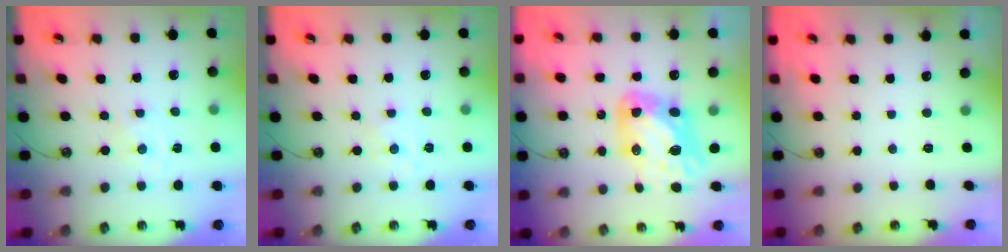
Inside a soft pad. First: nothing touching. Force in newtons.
{"total": 1.1, "press": 1.1, "slide": 0.2}
{"total": 12.7, "press": 12.7, "slide": 0.8}
{"total": 0.0}